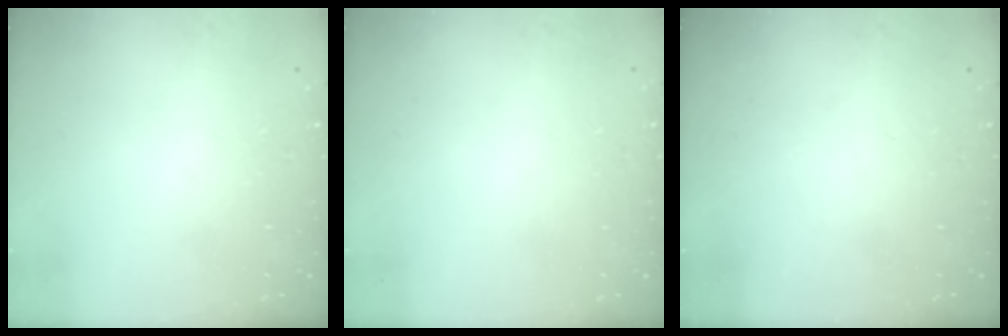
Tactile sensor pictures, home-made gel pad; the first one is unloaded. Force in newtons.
{"total": 0.8, "press": 0.8, "slide": 0.1}
{"total": 0.0}